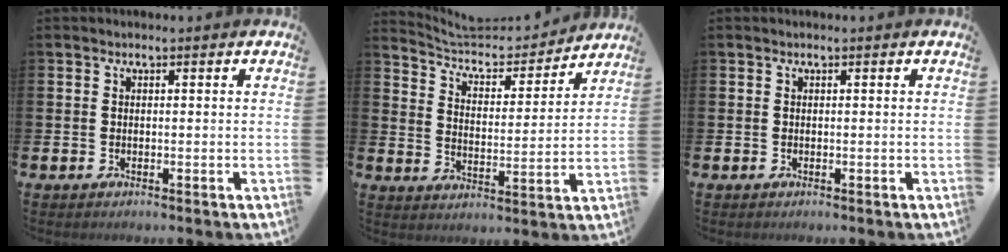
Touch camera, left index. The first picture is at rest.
{"total": 6.5, "force": [6.1, 1.9, 1.0], "torque": [-0.047, -0.055, 0.100]}
{"total": 0.0}